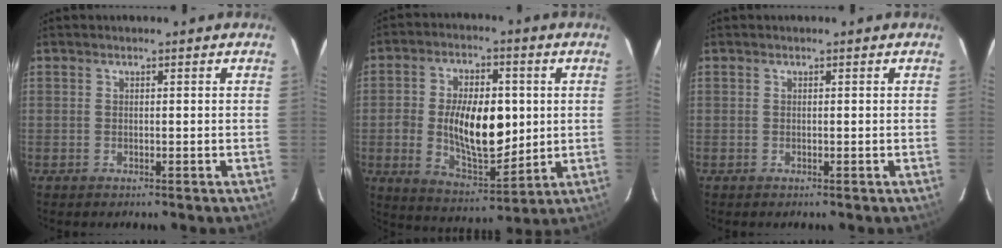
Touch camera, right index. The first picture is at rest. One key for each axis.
{"total": 15.5, "fx": 0.3, "fy": 8.1, "fz": 13.2, "tx": -0.232, "ty": 0.002, "tz": 0.016}
{"total": 0.0}